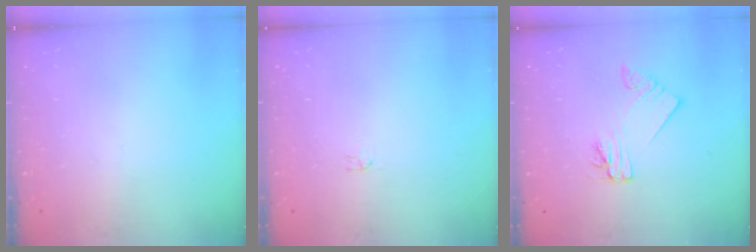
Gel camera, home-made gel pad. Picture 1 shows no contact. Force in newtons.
{"total": 0.0}
{"total": 2.2, "press": 2.2, "slide": 0.1}